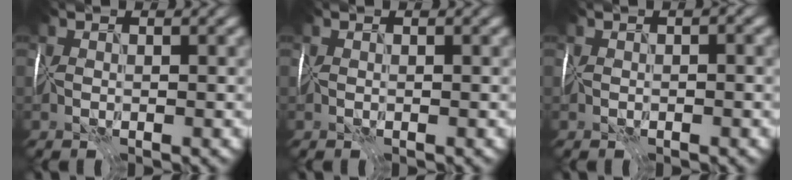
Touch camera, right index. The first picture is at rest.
{"total": 0.0}
{"total": 0.8, "force": [0.1, 0.3, 0.7], "torque": [-0.008, 0.005, 0.001]}